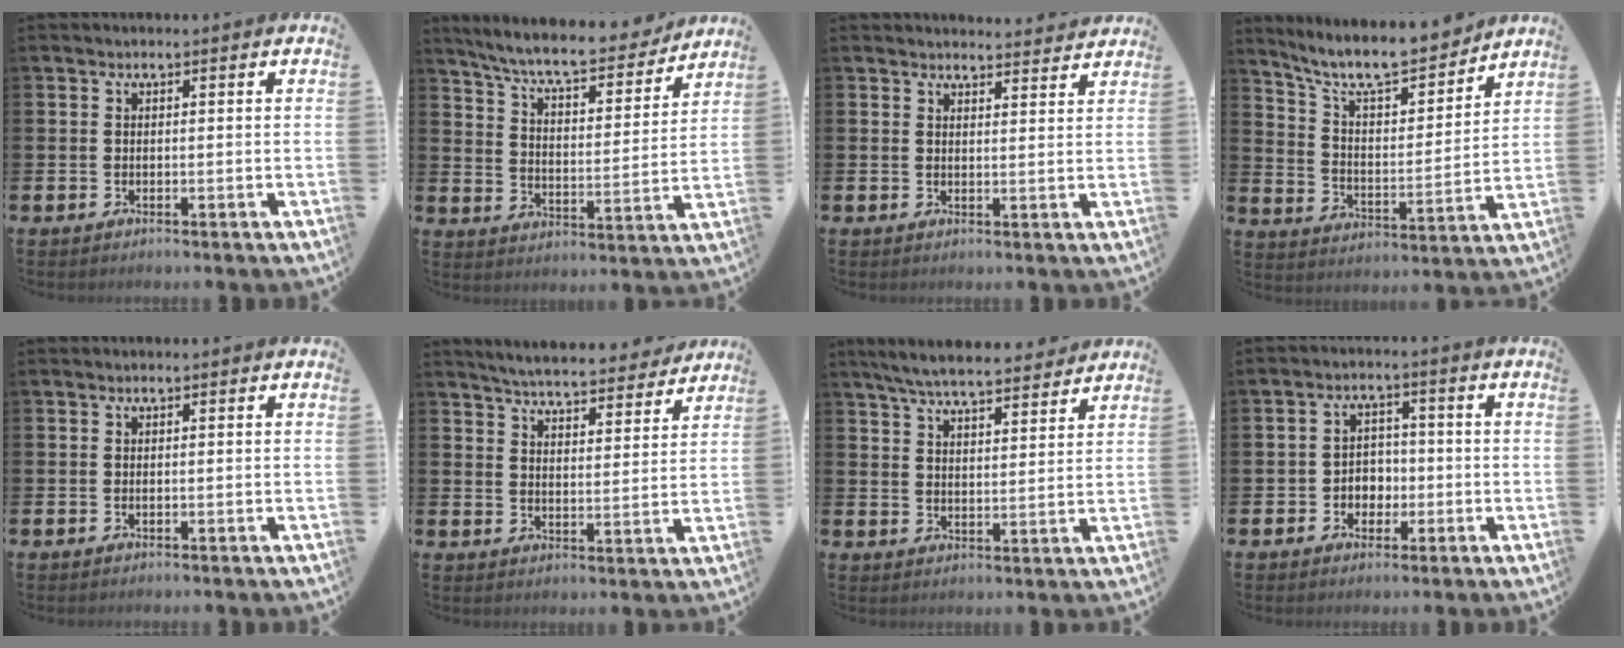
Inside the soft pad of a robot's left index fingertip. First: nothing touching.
{"total": 8.5, "force": [7.8, 1.2, 3.2], "torque": [-0.093, -0.053, 0.132]}
{"total": 3.0, "force": [3.0, 0.2, -0.1], "torque": [0.006, -0.023, 0.052]}
{"total": 9.8, "force": [8.9, 2.2, 3.6], "torque": [-0.099, -0.064, 0.153]}
{"total": 0.0}
{"total": 5.7, "force": [5.6, 0.6, 0.9], "torque": [-0.034, -0.042, 0.097]}
{"total": 6.6, "force": [6.2, 0.8, 1.9], "torque": [-0.056, -0.031, 0.110]}
{"total": 3.2, "force": [-1.0, 2.9, 1.1], "torque": [-0.028, 0.008, -0.027]}